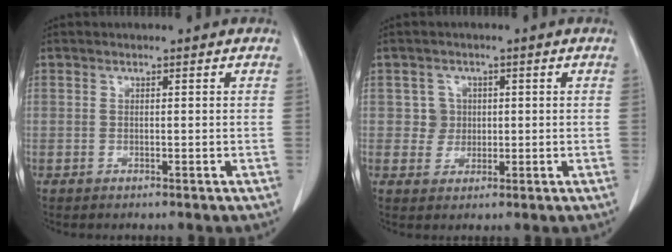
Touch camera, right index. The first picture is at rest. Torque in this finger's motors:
{"motor_torque": [-0.03, 0.01, 0.01, 0.00]}